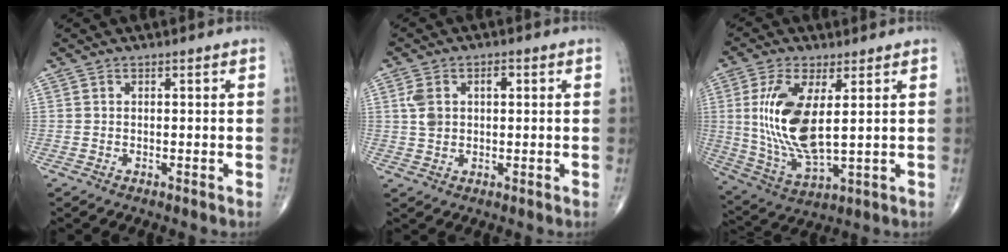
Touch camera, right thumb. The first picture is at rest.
{"total": 5.1, "force": [1.2, 3.4, 3.7], "torque": [-0.069, 0.013, 0.023]}
{"total": 14.9, "force": [2.5, 6.0, 13.4], "torque": [-0.283, -0.022, 0.060]}